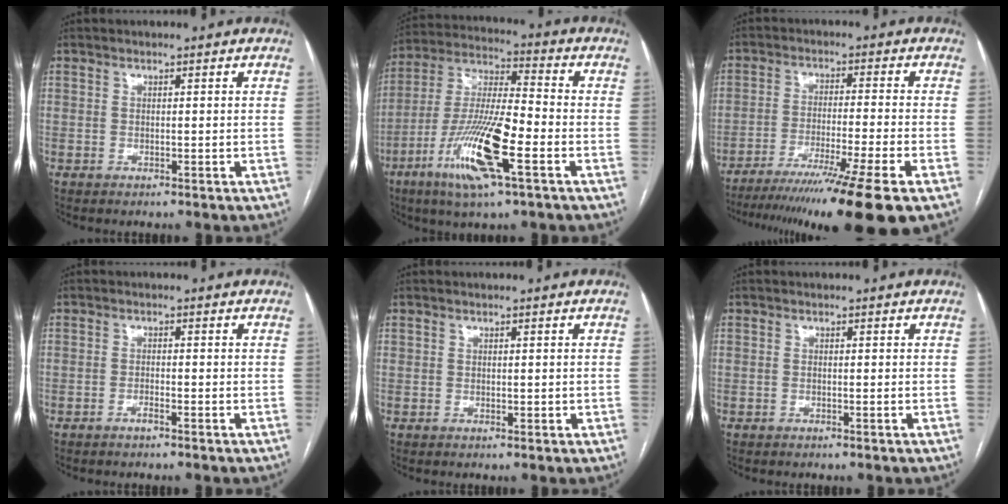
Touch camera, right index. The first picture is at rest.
{"total": 15.8, "force": [-6.5, 2.0, 14.3], "torque": [-0.289, -0.015, -0.120]}
{"total": 18.7, "force": [-13.9, -1.9, 12.4], "torque": [-0.159, -0.049, -0.221]}
{"total": 1.0, "force": [-0.8, 0.1, 0.7], "torque": [-0.010, 0.002, -0.015]}
{"total": 0.7, "force": [0.1, 0.5, 0.5], "torque": [-0.007, -0.001, 0.004]}
{"total": 0.0}